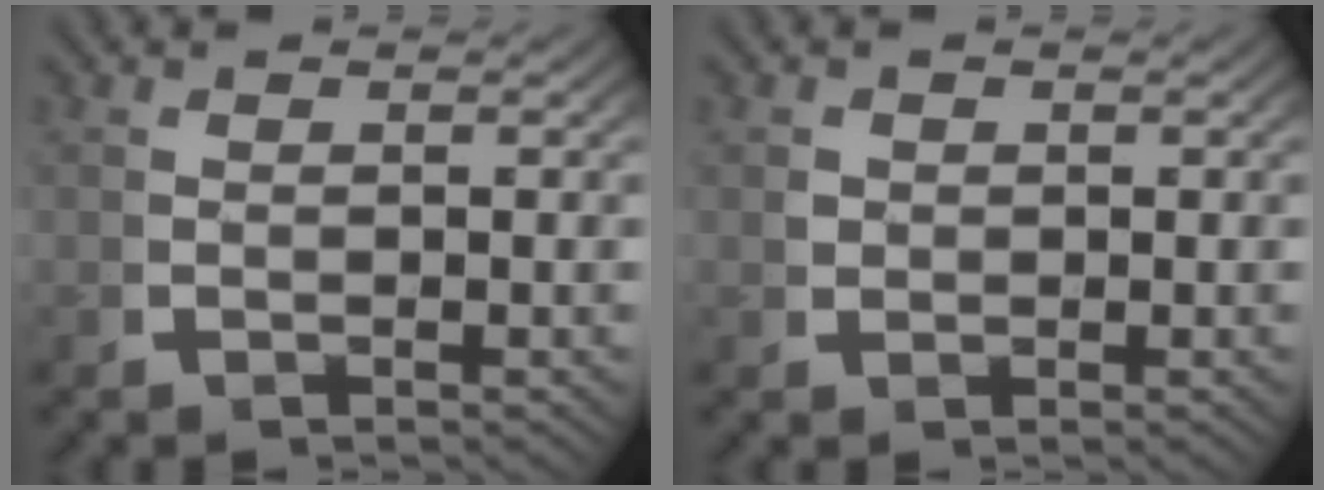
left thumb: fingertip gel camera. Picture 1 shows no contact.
{"total": 1.2, "force": [0.4, 1.1, 0.4], "torque": [-0.012, -0.010, 0.011]}